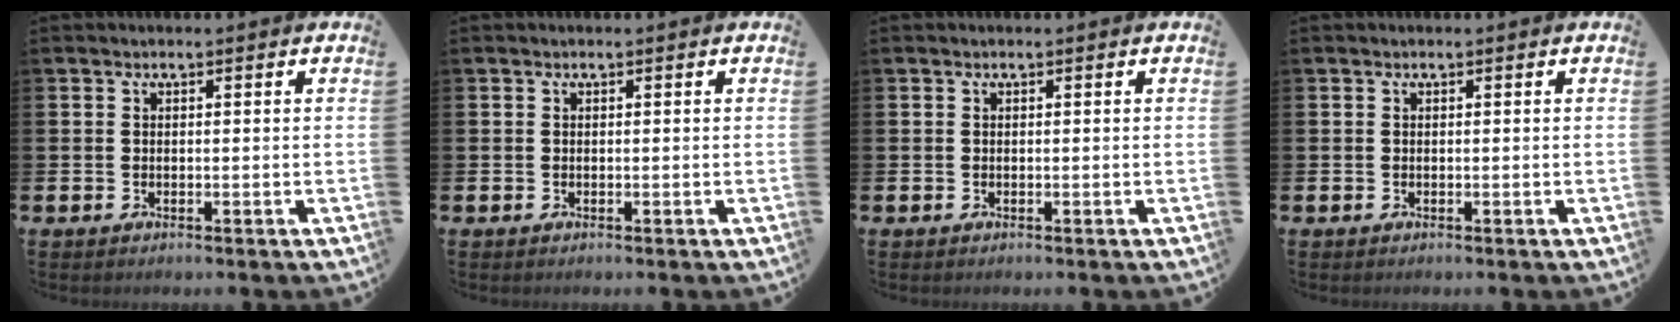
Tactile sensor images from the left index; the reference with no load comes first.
{"total": 0.0}
{"total": 0.0}
{"total": 0.0}